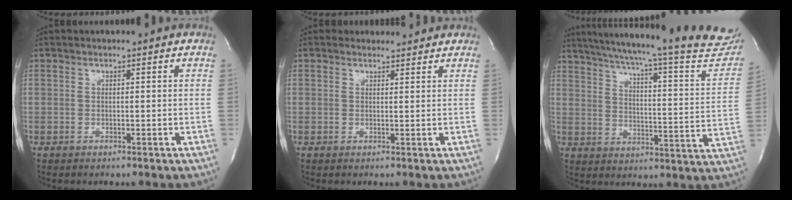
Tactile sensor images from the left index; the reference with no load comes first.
{"total": 1.7, "force": [1.5, 0.7, -0.2], "torque": [-0.007, 0.003, 0.014]}
{"total": 29.9, "force": [26.5, 2.3, 13.8], "torque": [-0.209, -0.086, 0.318]}